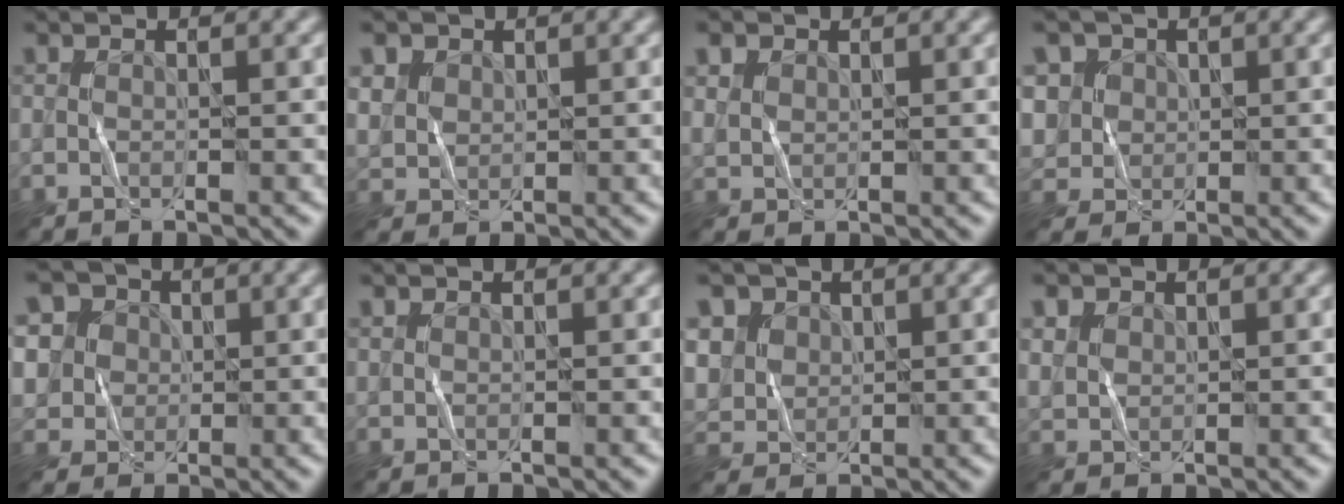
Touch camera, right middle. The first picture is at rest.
{"total": 2.6, "force": [1.9, 1.8, 0.3], "torque": [-0.039, 0.011, 0.039]}
{"total": 1.6, "force": [1.2, 1.0, 0.3], "torque": [-0.019, 0.011, 0.018]}
{"total": 2.9, "force": [1.3, 2.5, -0.2], "torque": [-0.028, 0.006, 0.038]}
{"total": 4.4, "force": [1.9, 4.0, 0.5], "torque": [-0.043, 0.025, 0.033]}
{"total": 0.6, "force": [0.1, -0.3, -0.4], "torque": [-0.001, -0.001, 0.008]}
{"total": 3.9, "force": [2.4, 3.1, 0.5], "torque": [-0.065, 0.010, 0.061]}
{"total": 2.0, "force": [1.5, 1.3, 0.2], "torque": [-0.027, 0.012, 0.023]}